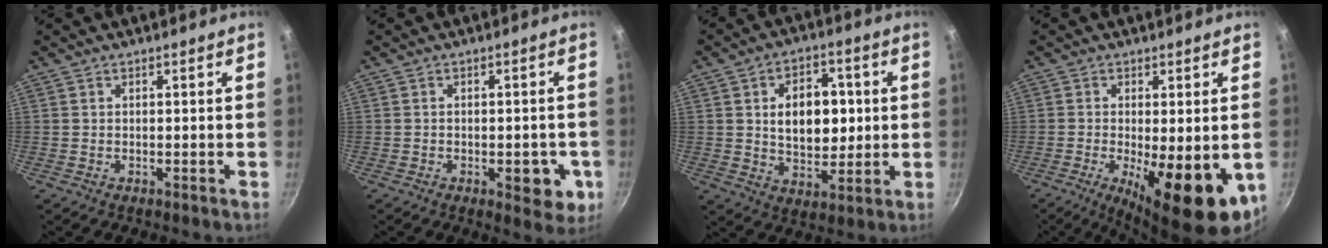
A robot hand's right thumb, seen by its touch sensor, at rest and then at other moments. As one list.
[{"total": 7.0, "force": [-2.0, 3.5, 5.7], "torque": [-0.041, 0.005, -0.024]}, {"total": 12.8, "force": [1.7, 8.5, 9.4], "torque": [-0.102, -0.002, 0.029]}, {"total": 14.9, "force": [-3.8, 5.0, 13.5], "torque": [-0.183, -0.012, -0.045]}]